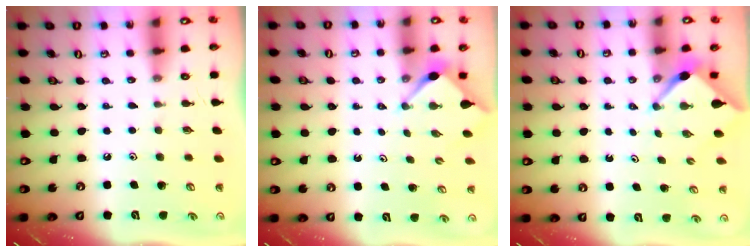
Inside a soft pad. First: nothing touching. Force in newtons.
{"total": 2.8, "press": 2.7, "slide": 0.4}
{"total": 2.5, "press": 2.5, "slide": 0.2}